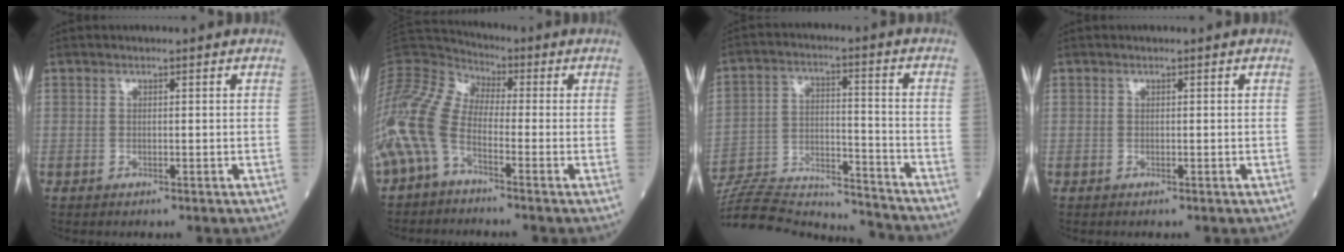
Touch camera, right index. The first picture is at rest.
{"total": 12.7, "force": [-5.1, 6.7, 9.6], "torque": [-0.230, 0.029, -0.109]}
{"total": 21.7, "force": [-20.7, 3.0, 5.6], "torque": [-0.138, 0.002, -0.324]}
{"total": 0.0}